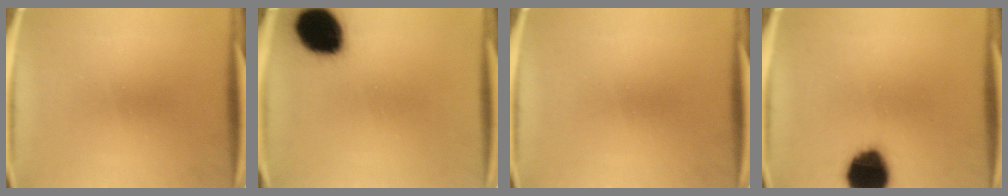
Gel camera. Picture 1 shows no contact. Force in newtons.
{"total": 16.5}
{"total": 0.0}
{"total": 15.0}